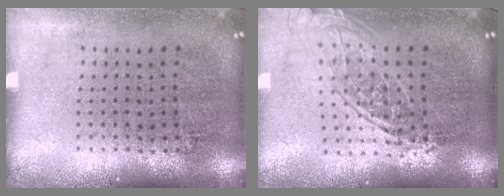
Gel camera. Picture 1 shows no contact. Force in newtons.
{"total": 1.8, "press": 1.4, "slide": 1.1}